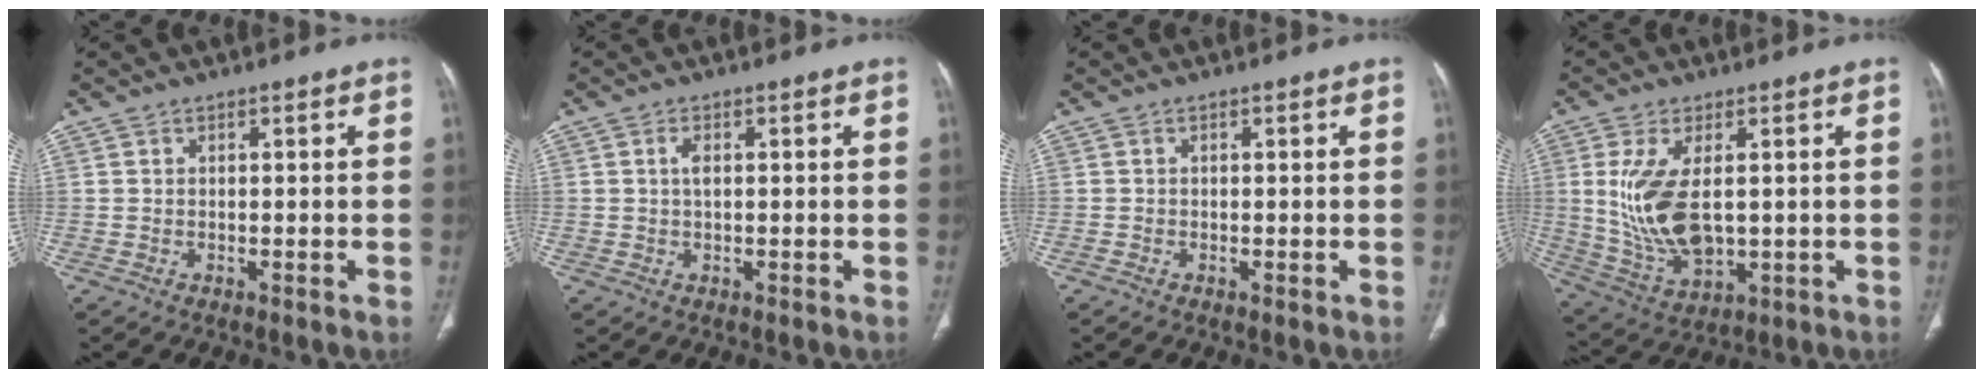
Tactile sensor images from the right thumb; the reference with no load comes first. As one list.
[{"total": 1.6, "force": [0.3, 0.8, 1.4], "torque": [-0.024, 0.002, 0.003]}, {"total": 0.0}, {"total": 13.0, "force": [1.1, 6.8, 11.1], "torque": [-0.223, -0.014, 0.041]}]